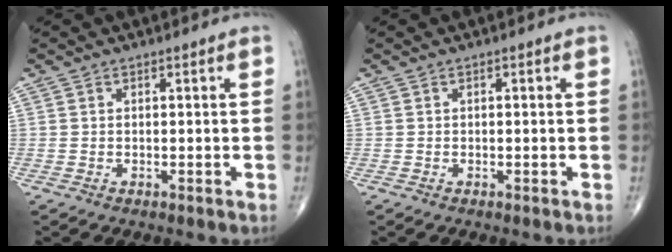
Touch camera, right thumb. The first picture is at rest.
{"total": 0.0}